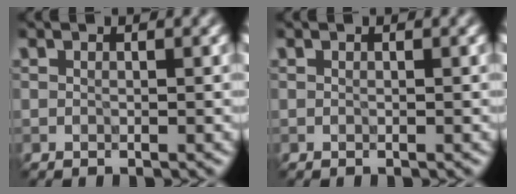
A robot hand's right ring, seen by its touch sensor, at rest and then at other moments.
{"total": 0.0}